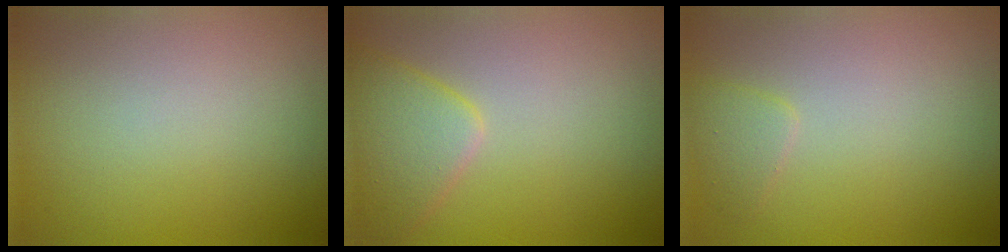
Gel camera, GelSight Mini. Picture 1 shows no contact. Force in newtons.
{"total": 3.6, "press": 3.6, "slide": 0.3}
{"total": 1.2, "press": 1.2, "slide": 0.1}